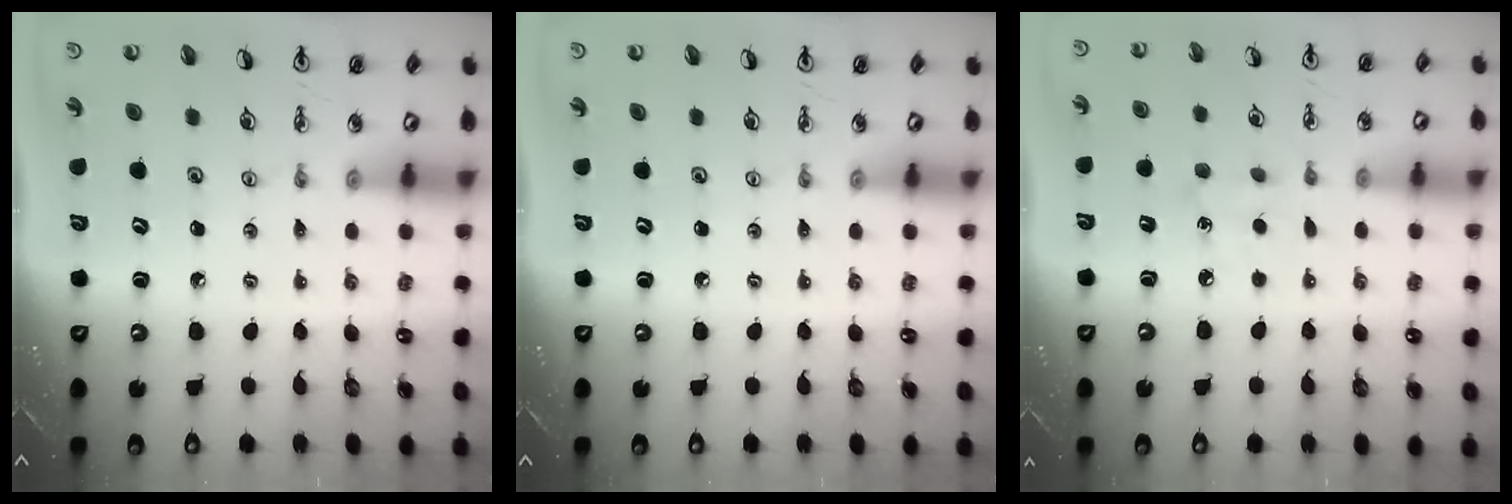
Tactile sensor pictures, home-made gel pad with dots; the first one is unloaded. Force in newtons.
{"total": 0.0}
{"total": 4.6, "press": 4.6, "slide": 0.5}